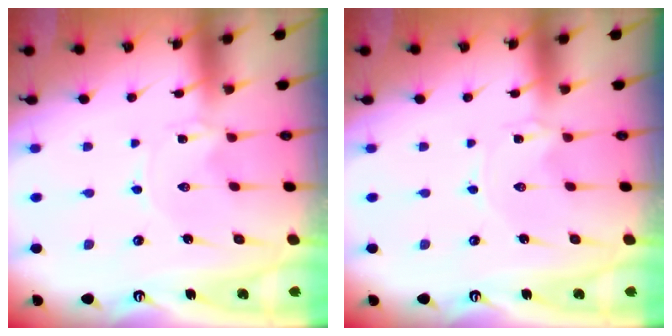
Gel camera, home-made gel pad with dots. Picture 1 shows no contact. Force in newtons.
{"total": 0.0}